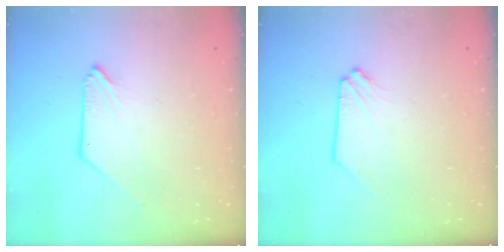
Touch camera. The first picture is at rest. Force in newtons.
{"total": 0.0}